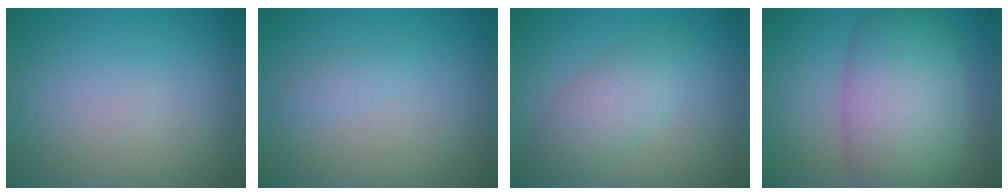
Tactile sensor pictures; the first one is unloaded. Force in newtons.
{"total": 0.8, "press": 0.7, "slide": 0.1}
{"total": 3.5, "press": 3.5, "slide": 0.1}
{"total": 9.0, "press": 8.9, "slide": 0.3}